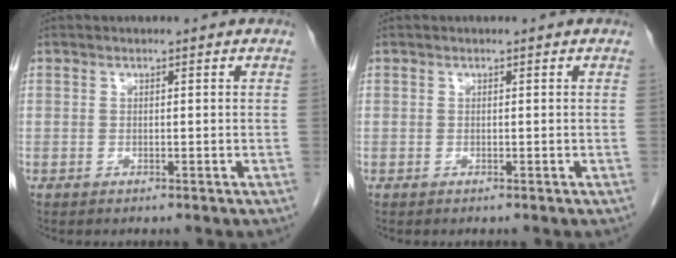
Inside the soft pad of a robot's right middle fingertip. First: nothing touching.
{"total": 0.0}